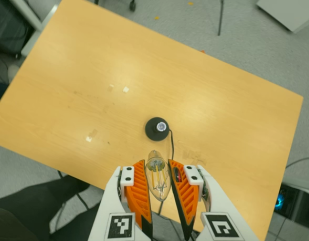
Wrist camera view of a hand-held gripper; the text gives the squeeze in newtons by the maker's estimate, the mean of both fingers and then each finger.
{"total": 11.8, "left": 12.1, "right": 11.5}